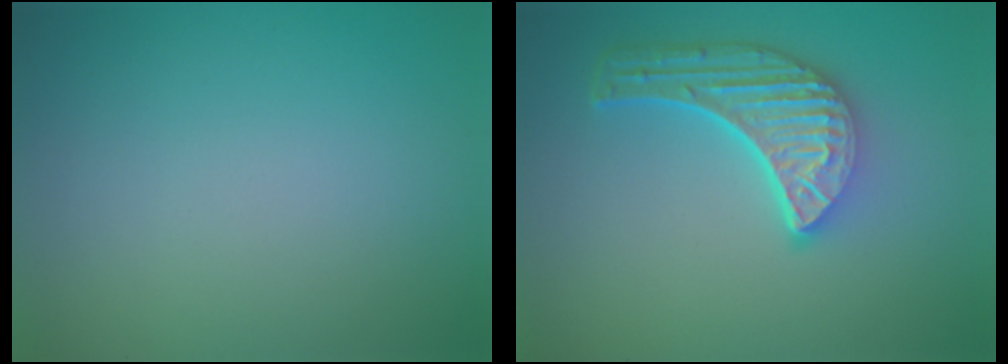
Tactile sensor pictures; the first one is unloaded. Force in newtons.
{"total": 5.7, "press": 4.2, "slide": 3.8}